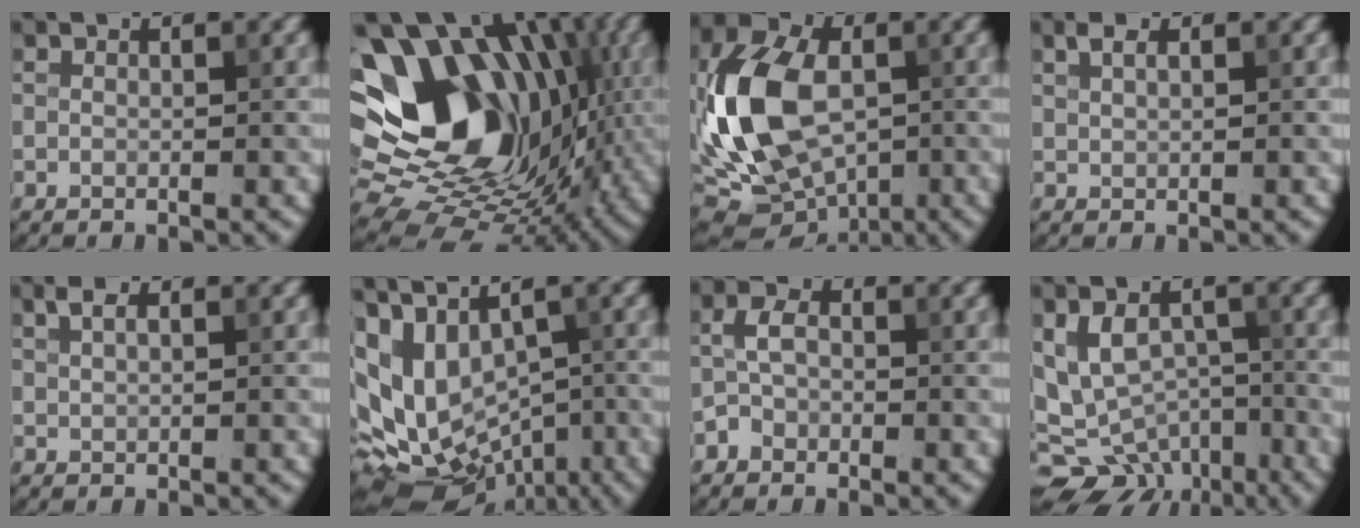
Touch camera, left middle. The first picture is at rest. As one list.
[{"total": 18.0, "force": [3.0, 13.7, 11.4], "torque": [-0.167, 0.026, 0.061]}, {"total": 14.4, "force": [-1.3, 9.2, 10.9], "torque": [-0.234, -0.004, -0.028]}, {"total": 1.3, "force": [0.8, 0.6, 0.8], "torque": [-0.019, 0.002, 0.018]}, {"total": 1.3, "force": [0.9, 0.5, 0.9], "torque": [-0.019, 0.002, 0.018]}, {"total": 11.9, "force": [-0.4, 7.7, 9.1], "torque": [-0.165, -0.004, 0.032]}, {"total": 1.9, "force": [-0.9, 1.5, 0.8], "torque": [-0.013, 0.006, -0.025]}, {"total": 7.2, "force": [-2.8, 5.1, 4.2], "torque": [-0.066, -0.019, -0.040]}]